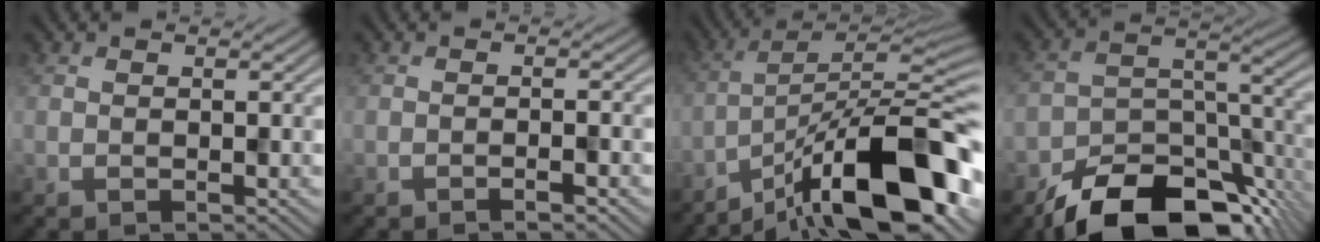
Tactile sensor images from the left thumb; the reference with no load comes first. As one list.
[{"total": 1.5, "force": [-1.0, 0.0, 1.0], "torque": [-0.016, 0.006, -0.021]}, {"total": 17.0, "force": [-11.2, 4.3, 12.1], "torque": [-0.187, 0.009, -0.194]}, {"total": 14.4, "force": [-10.6, 6.4, 7.3], "torque": [-0.123, -0.014, -0.179]}]